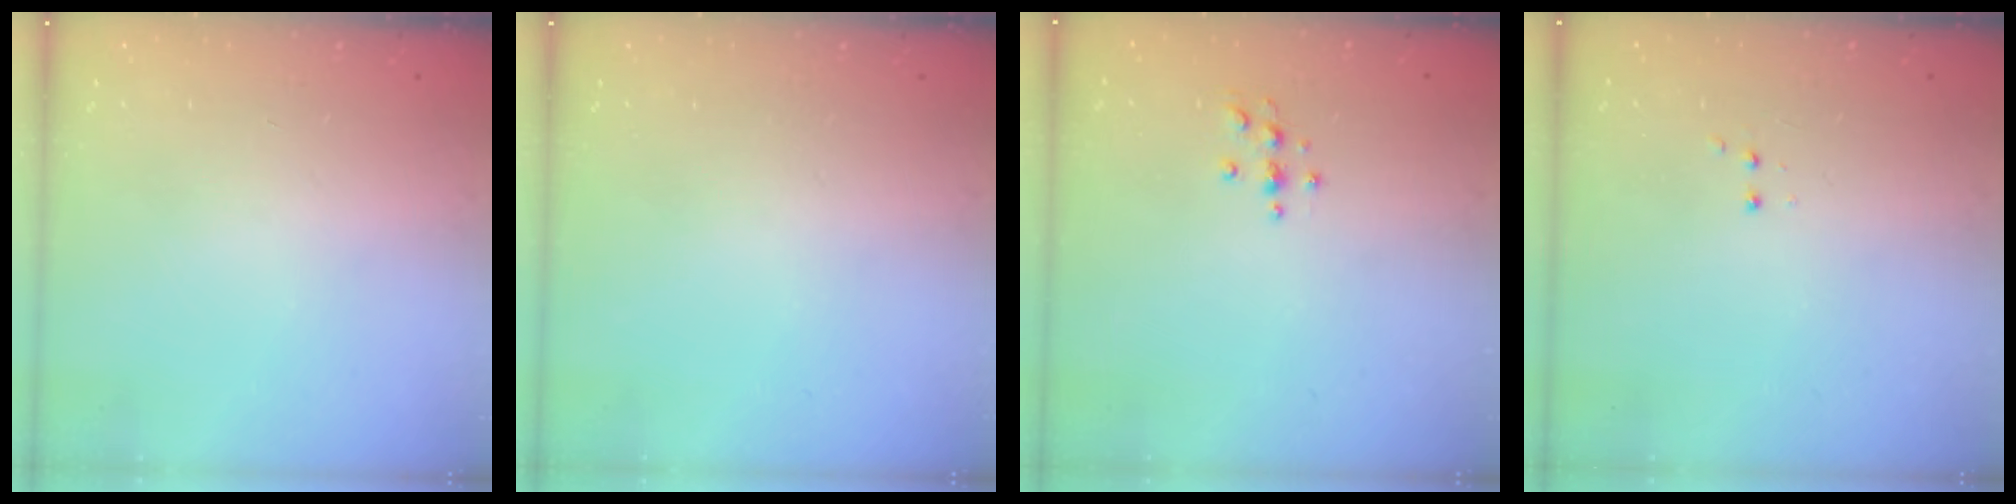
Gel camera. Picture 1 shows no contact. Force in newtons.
{"total": 0.0}
{"total": 3.3, "press": 3.3, "slide": 0.5}
{"total": 2.8, "press": 2.8, "slide": 0.6}